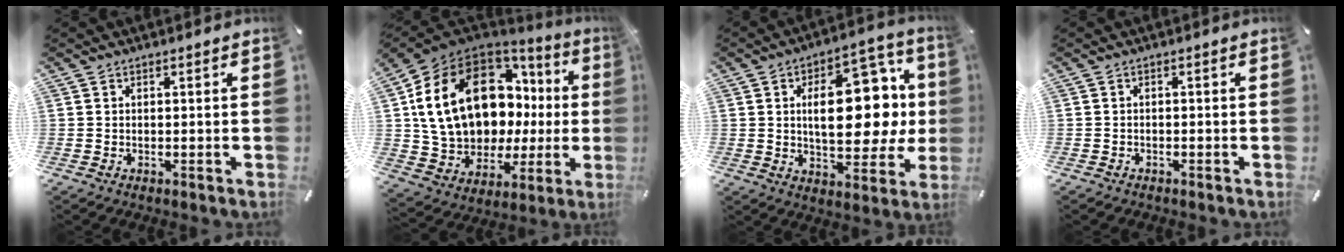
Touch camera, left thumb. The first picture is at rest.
{"total": 21.5, "force": [6.3, 14.7, 14.3], "torque": [-0.275, -0.041, 0.139]}
{"total": 22.4, "force": [3.9, 11.9, 18.6], "torque": [-0.250, -0.020, 0.062]}
{"total": 0.9, "force": [-0.7, 0.4, 0.3], "torque": [-0.007, 0.001, -0.016]}